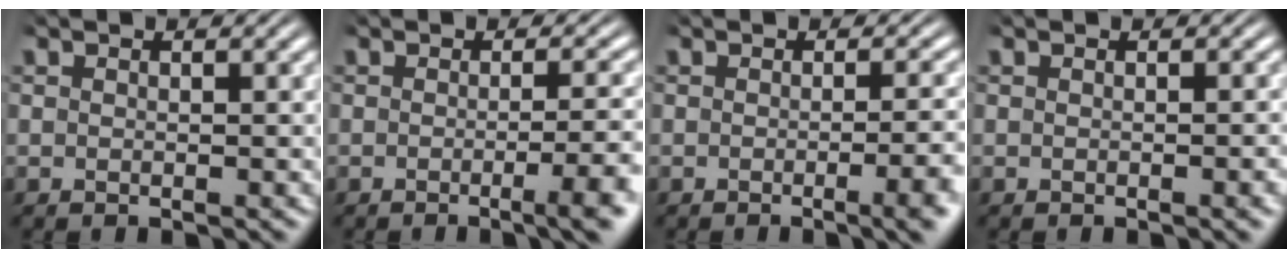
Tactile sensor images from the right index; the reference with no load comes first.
{"total": 3.9, "force": [-1.9, 0.1, 3.4], "torque": [-0.034, 0.006, -0.034]}
{"total": 3.2, "force": [-1.6, 0.0, 2.7], "torque": [-0.028, 0.006, -0.029]}
{"total": 0.6, "force": [-0.4, -0.3, 0.4], "torque": [-0.005, 0.004, -0.006]}